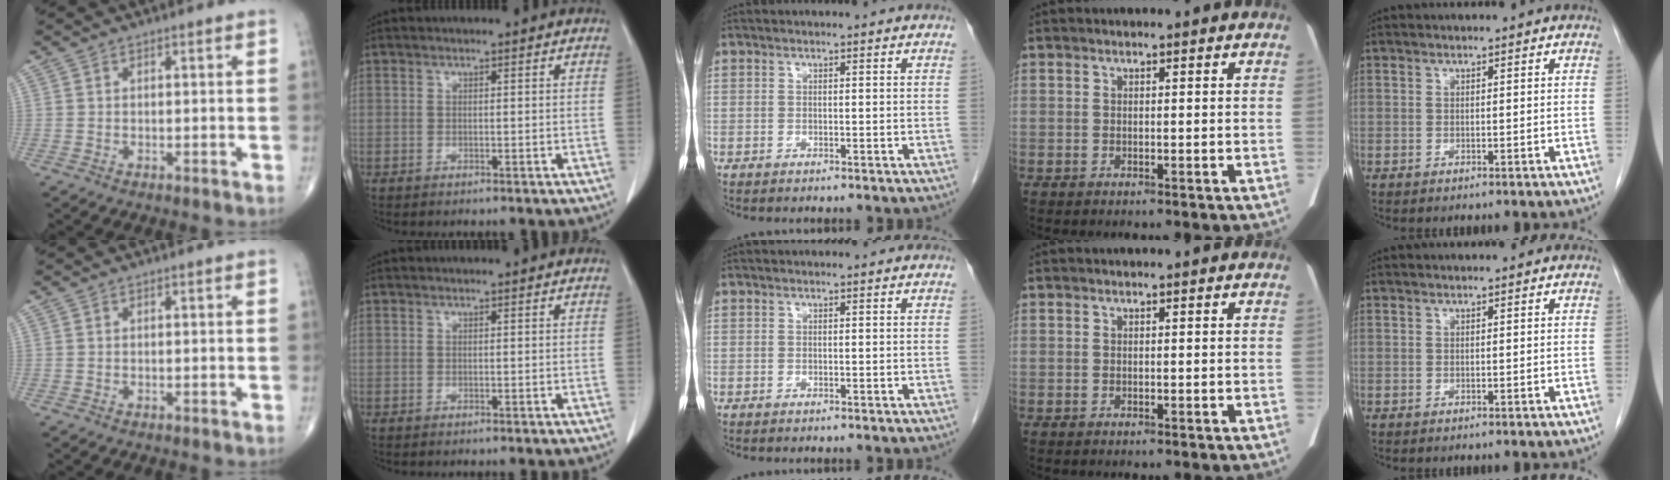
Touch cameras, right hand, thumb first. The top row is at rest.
{}